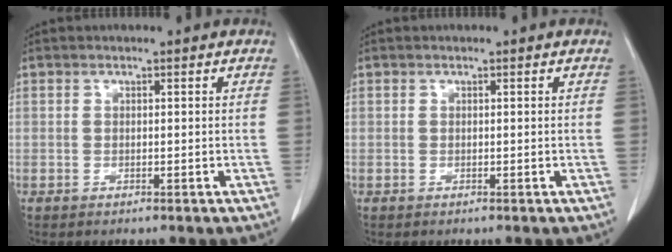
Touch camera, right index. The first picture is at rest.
{"total": 0.0}